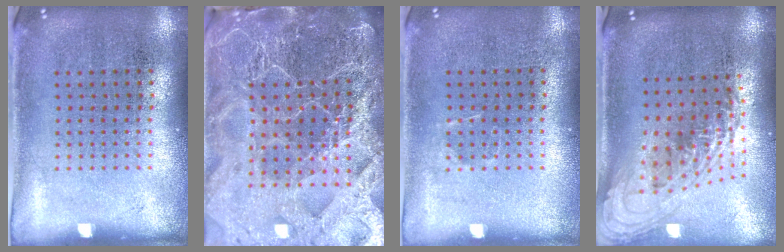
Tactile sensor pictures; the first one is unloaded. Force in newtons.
{"total": 6.2, "press": 5.4, "slide": 3.1}
{"total": 0.5, "press": 0.5, "slide": 0.2}
{"total": 2.2, "press": 1.6, "slide": 1.5}